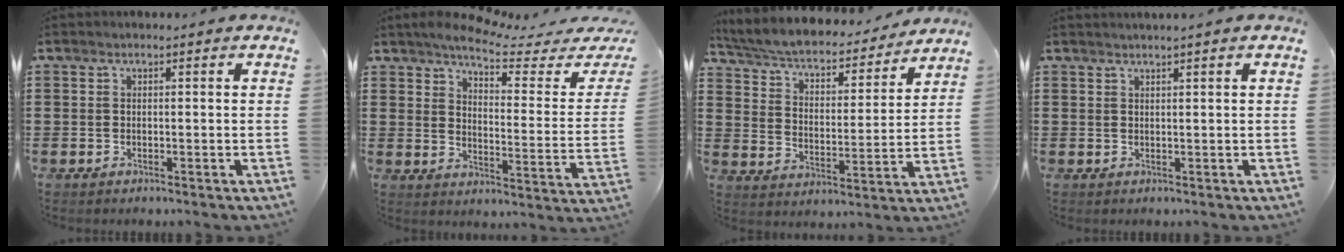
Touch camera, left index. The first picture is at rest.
{"total": 5.1, "force": [4.4, 0.5, 2.6], "torque": [-0.067, -0.030, 0.068]}
{"total": 5.2, "force": [4.7, 0.8, 2.0], "torque": [-0.062, -0.034, 0.074]}
{"total": 0.8, "force": [0.8, -0.3, 0.2], "torque": [-0.002, -0.002, 0.015]}